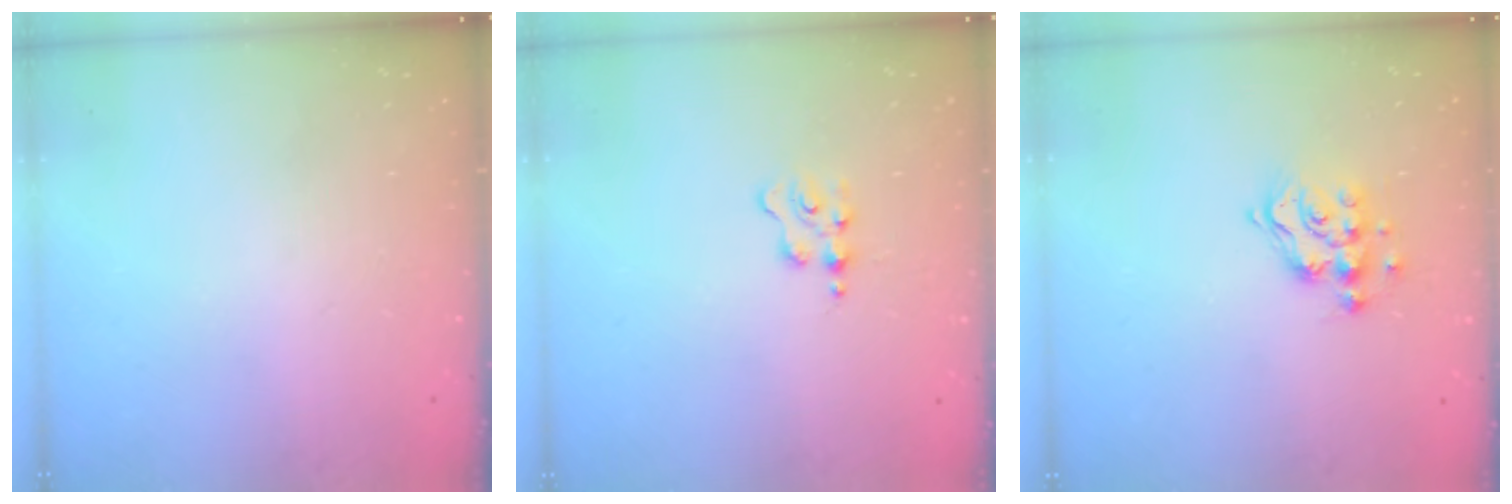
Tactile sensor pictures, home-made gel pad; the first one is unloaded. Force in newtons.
{"total": 1.8, "press": 1.8, "slide": 0.3}
{"total": 11.4, "press": 11.4, "slide": 0.6}